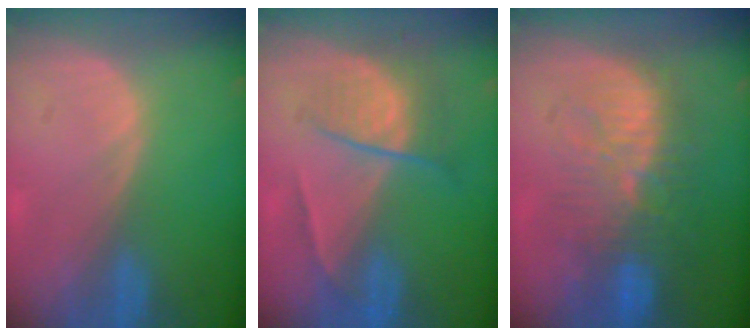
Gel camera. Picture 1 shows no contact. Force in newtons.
{"total": 6.8, "press": 5.9, "slide": 3.4}
{"total": 10.4, "press": 9.6, "slide": 3.8}